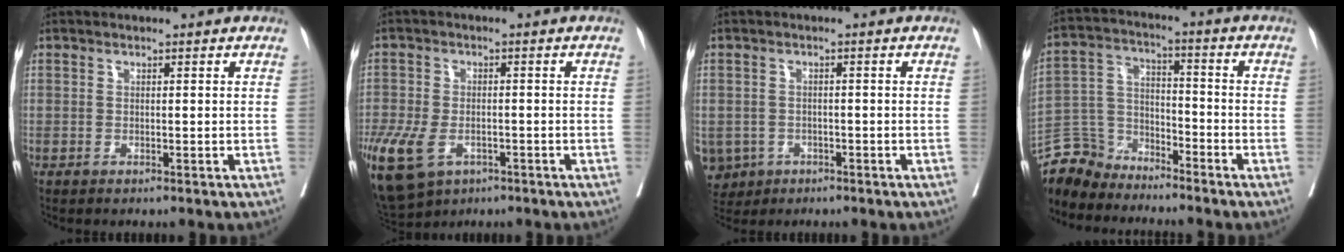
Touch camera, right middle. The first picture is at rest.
{"total": 22.7, "force": [-10.7, 15.8, 12.3], "torque": [-0.396, -0.040, -0.168]}
{"total": 7.3, "force": [-3.1, 6.5, 1.3], "torque": [-0.052, 0.004, -0.046]}
{"total": 7.4, "force": [-6.8, 2.6, -1.3], "torque": [0.019, 0.023, -0.142]}